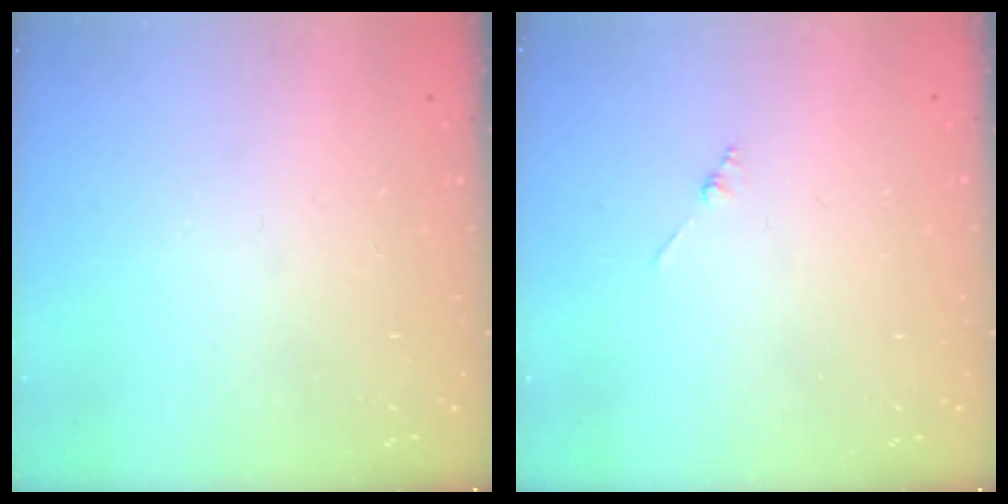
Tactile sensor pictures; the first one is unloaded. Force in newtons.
{"total": 0.8, "press": 0.8, "slide": 0.2}